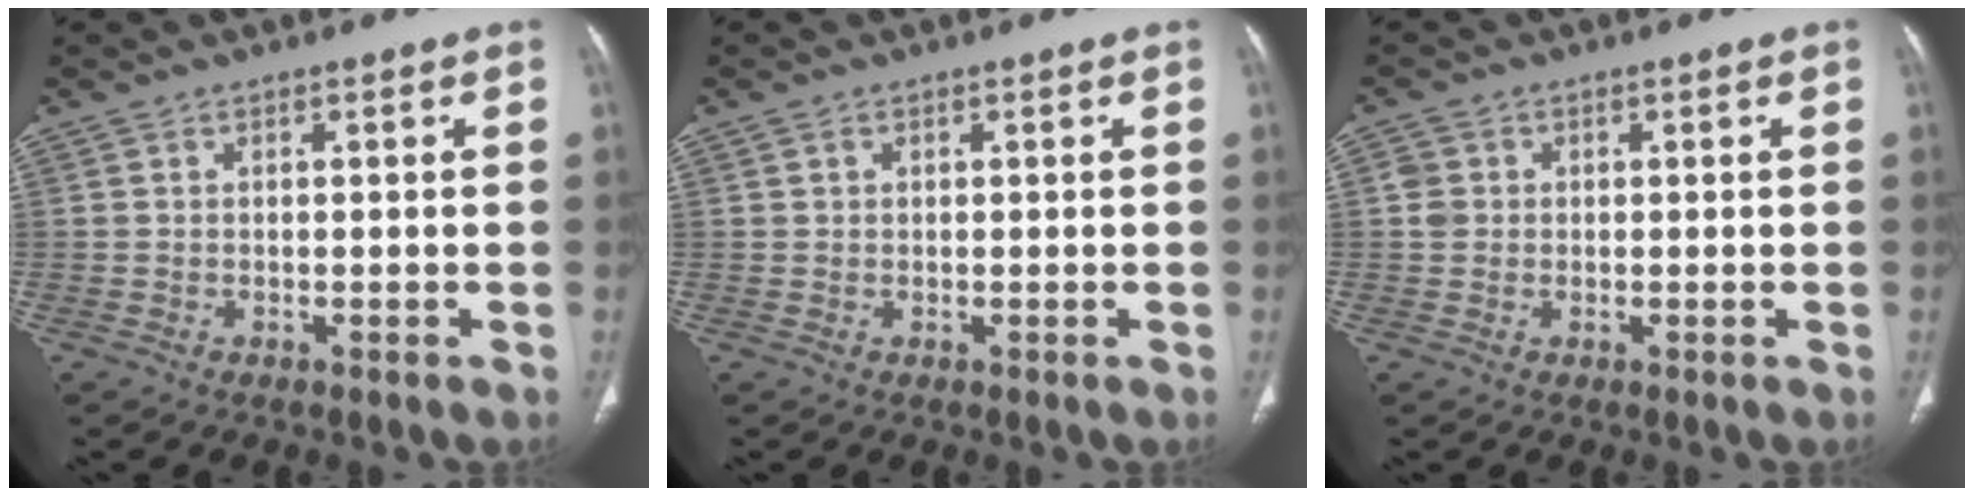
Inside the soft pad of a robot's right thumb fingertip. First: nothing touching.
{"total": 0.7, "force": [0.3, 0.6, 0.2], "torque": [0.000, 0.000, 0.005]}
{"total": 2.5, "force": [0.3, 2.3, 0.9], "torque": [-0.005, 0.002, 0.005]}